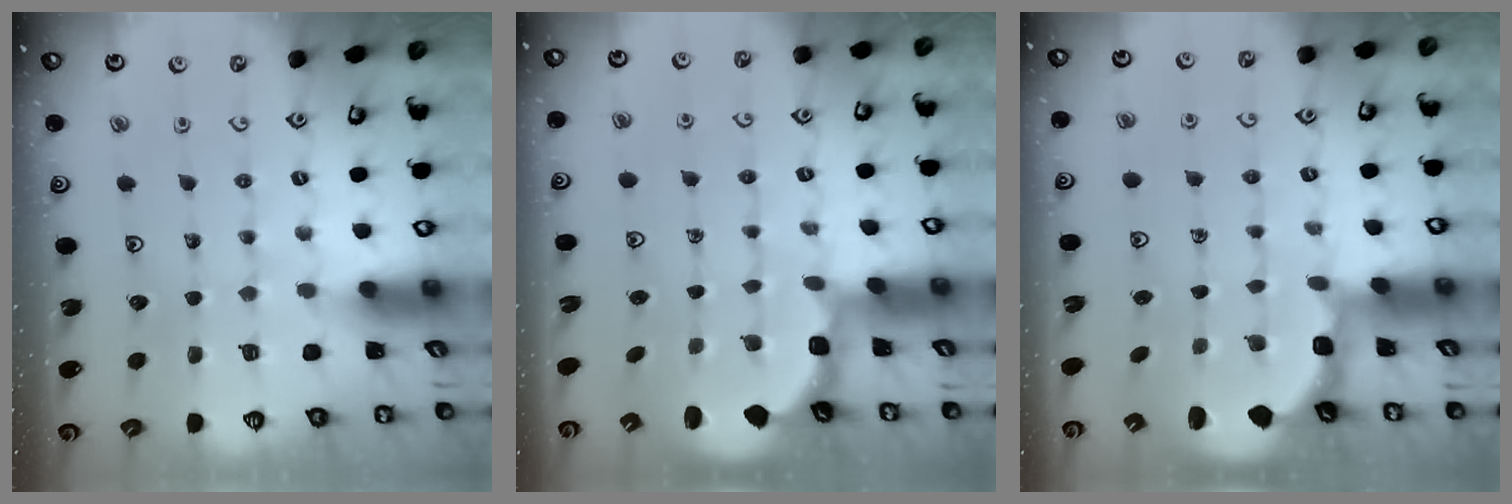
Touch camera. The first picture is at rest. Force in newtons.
{"total": 2.9, "press": 1.7, "slide": 2.3}
{"total": 2.4, "press": 2.0, "slide": 1.3}